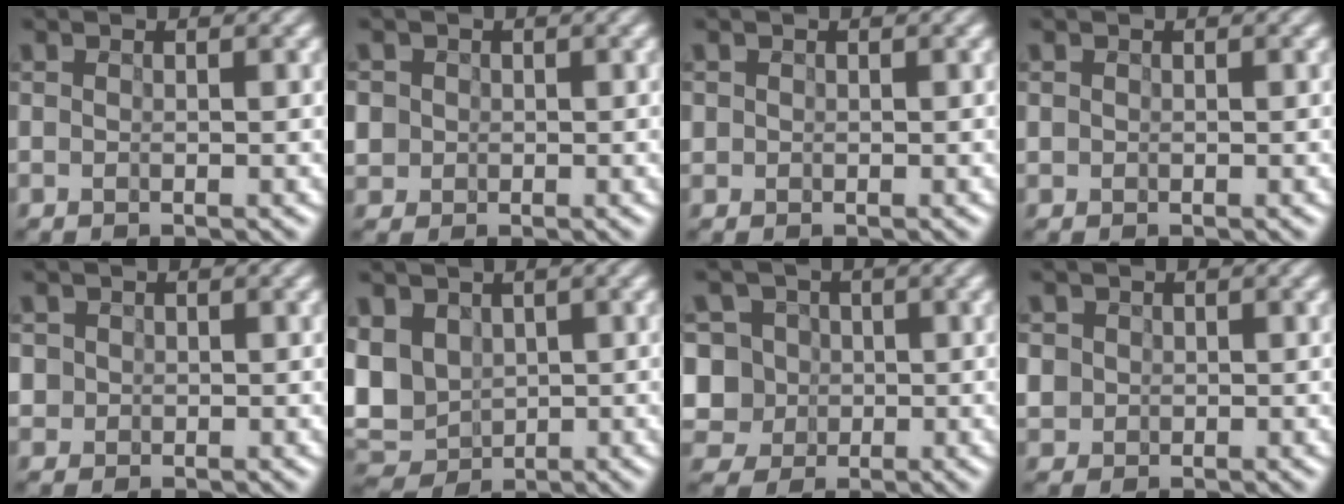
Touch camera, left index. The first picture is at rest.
{"total": 5.0, "force": [0.1, 4.8, 1.6], "torque": [-0.060, 0.025, -0.009]}
{"total": 1.2, "force": [0.3, 1.1, 0.3], "torque": [-0.002, 0.011, 0.002]}
{"total": 0.5, "force": [0.1, 0.5, 0.1], "torque": [0.002, 0.004, -0.001]}
{"total": 3.5, "force": [0.3, 3.3, 0.9], "torque": [-0.039, 0.030, 0.000]}
{"total": 8.2, "force": [0.3, 6.5, 4.9], "torque": [-0.113, 0.003, 0.002]}
{"total": 7.9, "force": [0.0, 7.4, 2.8], "torque": [-0.098, 0.026, -0.007]}
{"total": 4.6, "force": [0.4, 4.4, 1.5], "torque": [-0.061, 0.027, 0.000]}